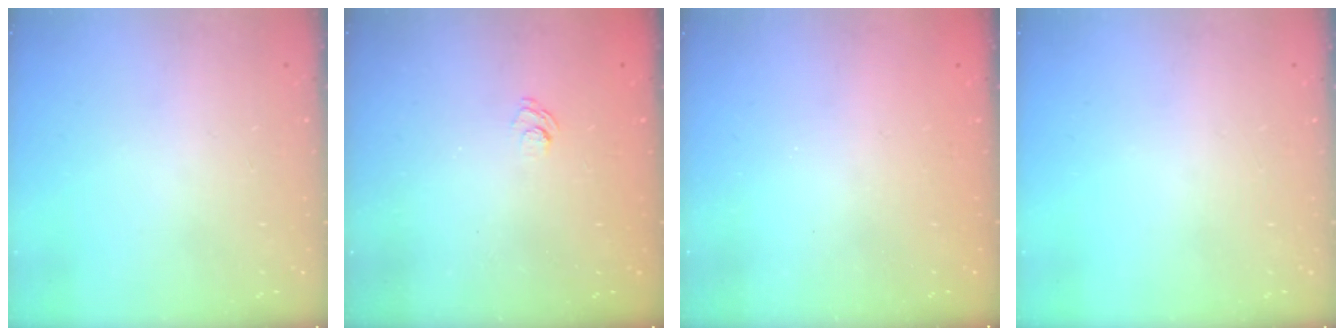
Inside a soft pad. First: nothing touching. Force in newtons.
{"total": 2.3, "press": 1.8, "slide": 1.3}
{"total": 2.4, "press": 2.3, "slide": 0.8}
{"total": 0.0}